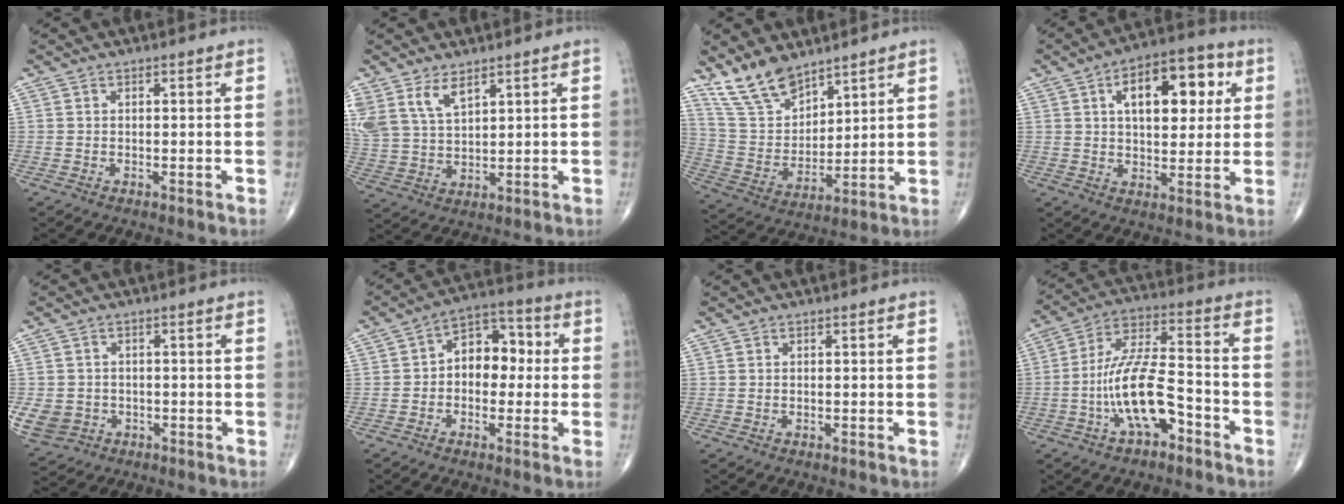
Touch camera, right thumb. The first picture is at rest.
{"total": 8.8, "force": [5.5, 4.2, 5.4], "torque": [-0.104, -0.017, 0.124]}
{"total": 11.5, "force": [9.2, 5.1, 4.9], "torque": [-0.078, -0.050, 0.193]}
{"total": 15.3, "force": [4.6, 7.9, 12.3], "torque": [-0.139, 0.008, 0.065]}
{"total": 7.3, "force": [-2.1, 6.4, 2.7], "torque": [-0.061, 0.008, -0.024]}
{"total": 9.8, "force": [0.3, 6.8, 7.1], "torque": [-0.062, 0.036, -0.009]}
{"total": 0.0}
{"total": 14.2, "force": [-5.4, 5.6, 11.9], "torque": [-0.226, 0.049, -0.097]}